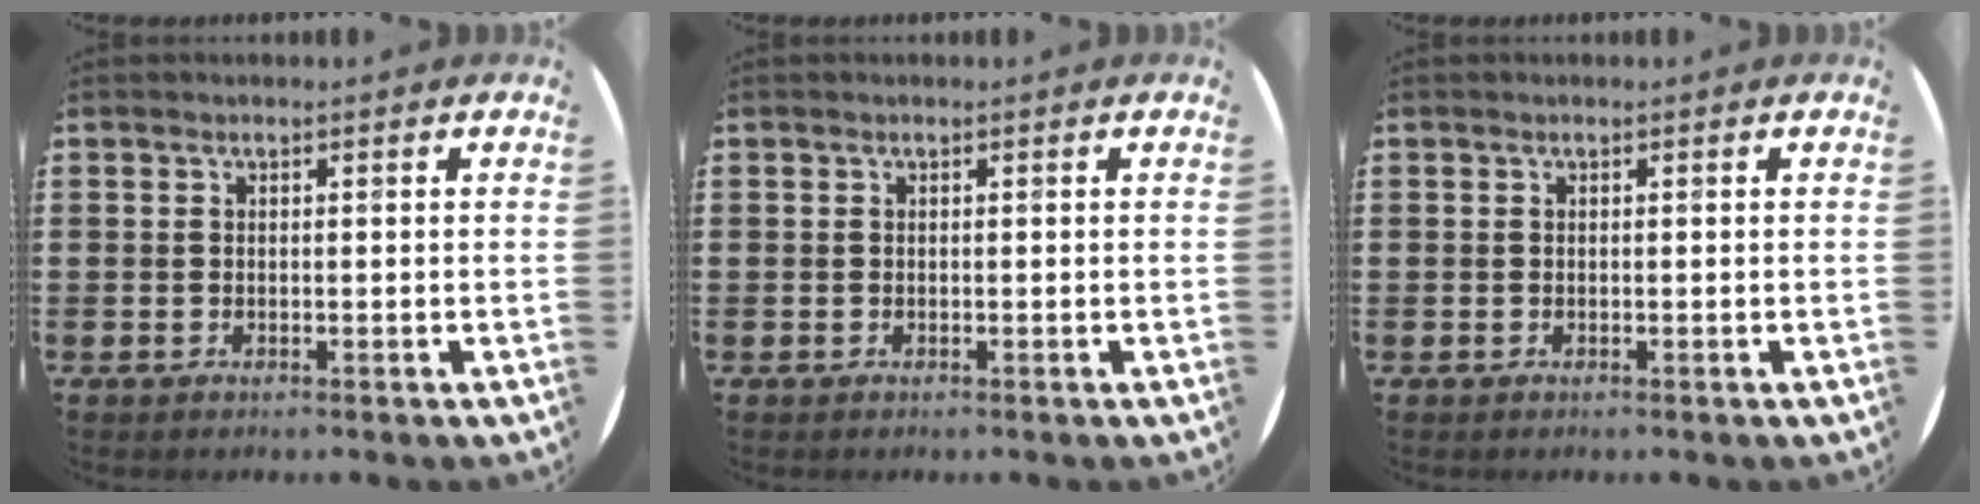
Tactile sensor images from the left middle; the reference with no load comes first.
{"total": 0.0}
{"total": 0.0}